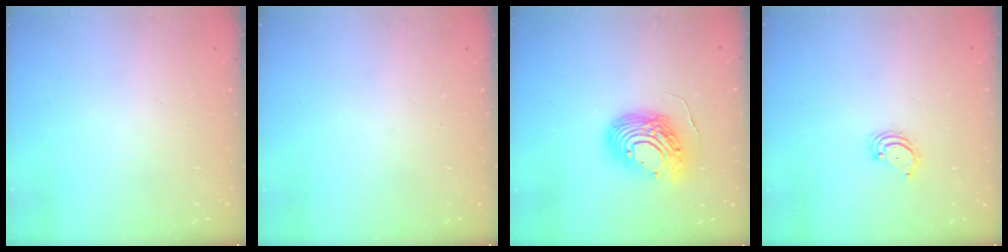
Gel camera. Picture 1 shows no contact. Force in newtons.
{"total": 0.0}
{"total": 15.0, "press": 14.9, "slide": 1.9}
{"total": 2.8, "press": 2.8, "slide": 0.3}